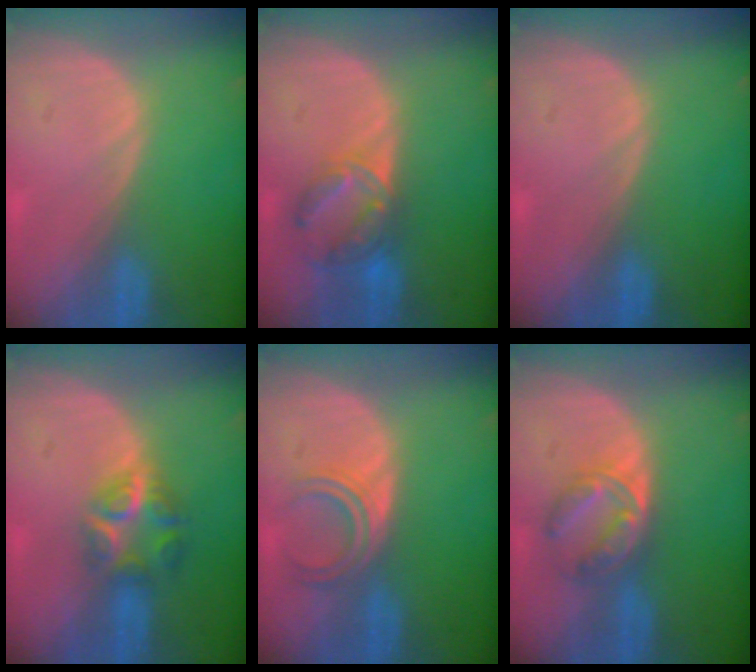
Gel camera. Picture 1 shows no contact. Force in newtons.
{"total": 7.3, "press": 6.2, "slide": 3.7}
{"total": 0.0}
{"total": 5.9, "press": 5.5, "slide": 2.2}
{"total": 4.5, "press": 4.1, "slide": 1.9}
{"total": 5.9, "press": 5.6, "slide": 1.9}